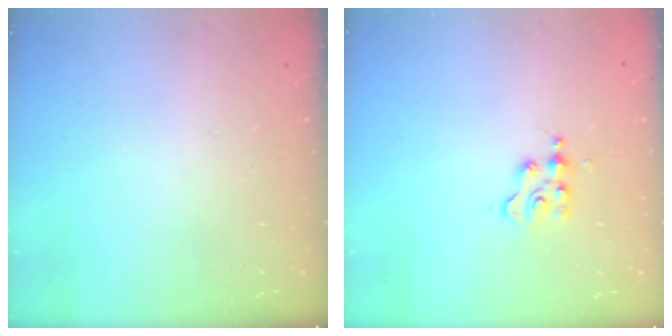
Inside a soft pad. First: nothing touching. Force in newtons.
{"total": 2.3, "press": 2.3, "slide": 0.3}